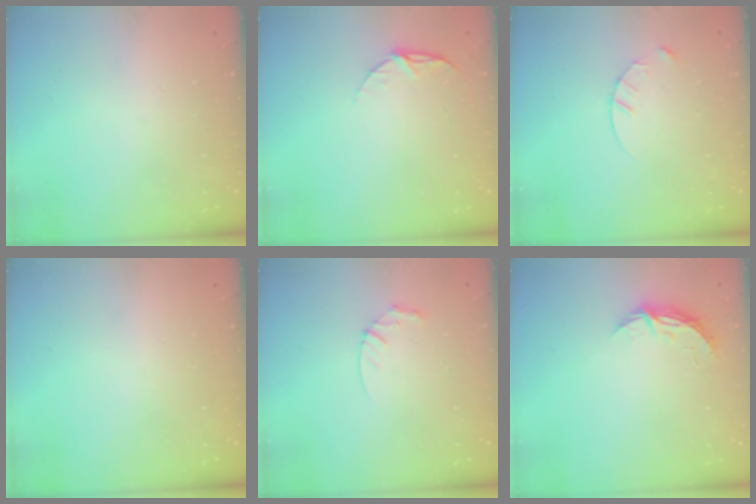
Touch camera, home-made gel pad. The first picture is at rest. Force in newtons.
{"total": 5.6, "press": 5.6, "slide": 0.5}
{"total": 4.1, "press": 4.1, "slide": 0.5}
{"total": 0.0}
{"total": 3.5, "press": 3.5, "slide": 0.3}
{"total": 4.6, "press": 4.6, "slide": 0.4}